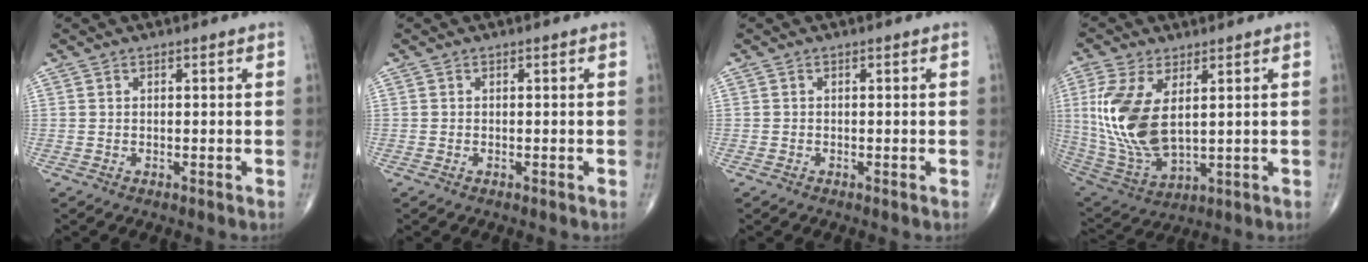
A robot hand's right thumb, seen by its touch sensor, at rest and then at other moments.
{"total": 0.0}
{"total": 0.0}
{"total": 15.5, "force": [2.9, 7.9, 13.0], "torque": [-0.281, -0.017, 0.073]}